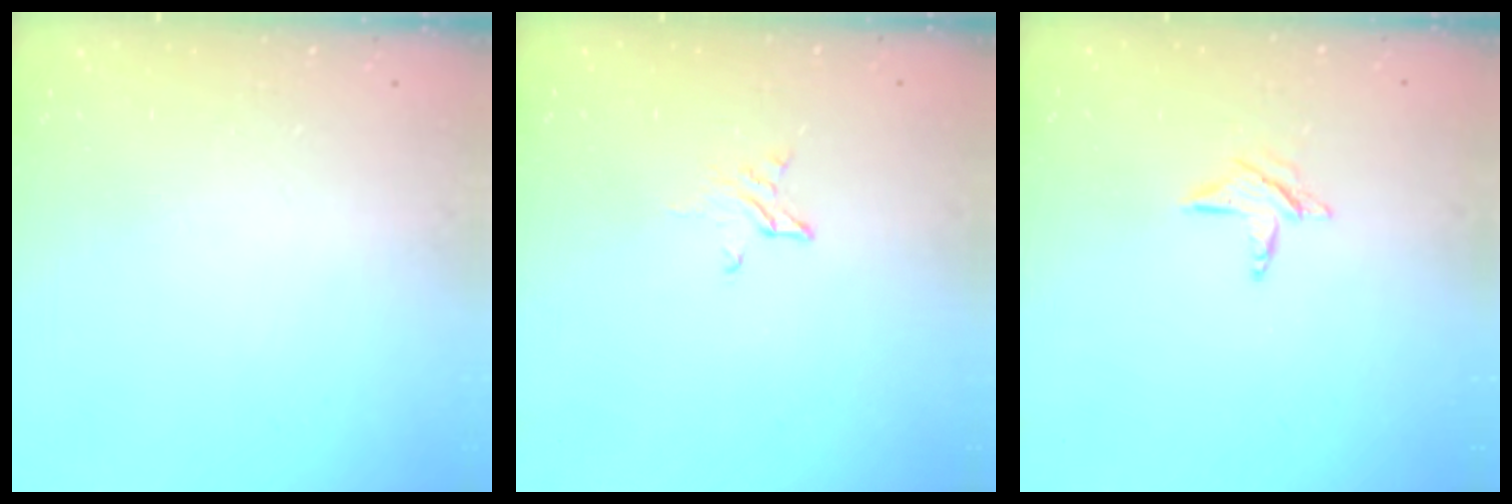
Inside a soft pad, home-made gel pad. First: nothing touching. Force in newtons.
{"total": 3.0, "press": 3.0, "slide": 0.3}
{"total": 6.2, "press": 6.1, "slide": 0.7}